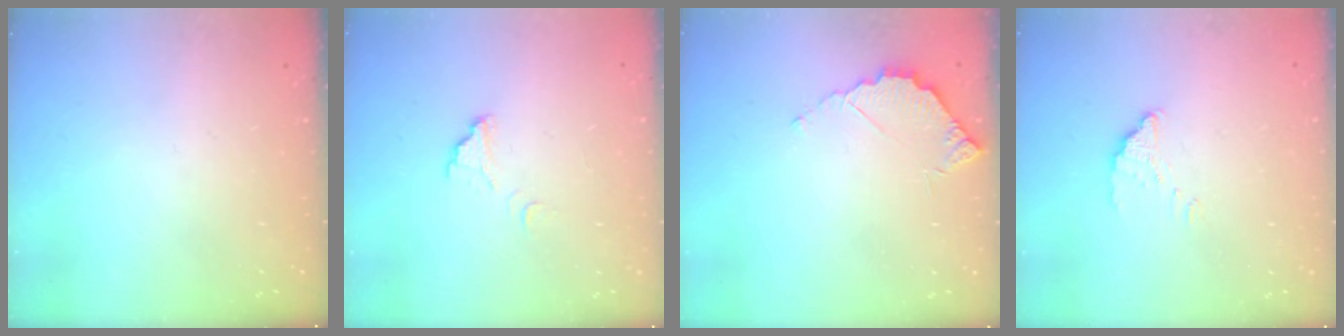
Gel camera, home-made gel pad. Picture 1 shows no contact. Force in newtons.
{"total": 5.0, "press": 5.0, "slide": 0.4}
{"total": 4.0, "press": 4.0, "slide": 0.3}
{"total": 2.0, "press": 2.0, "slide": 0.1}